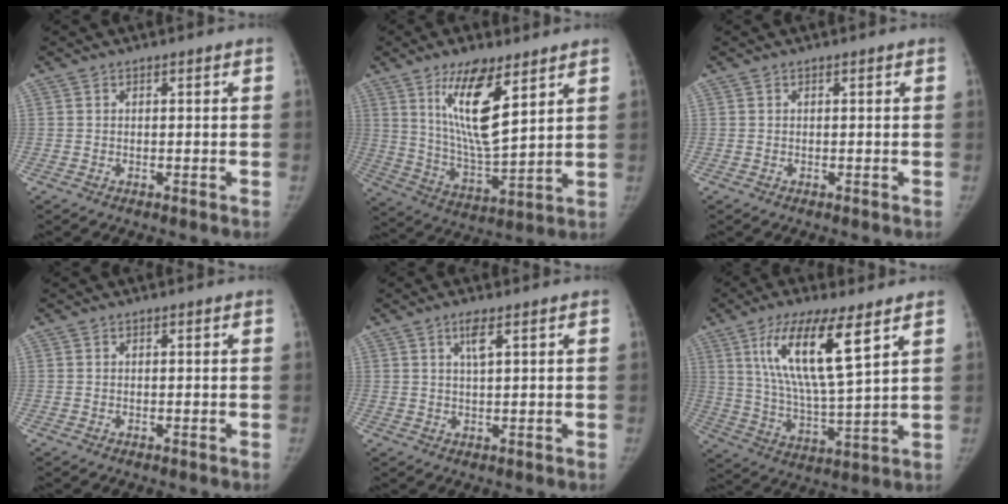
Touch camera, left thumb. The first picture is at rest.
{"total": 14.7, "force": [7.4, 4.8, 11.8], "torque": [-0.193, -0.049, 0.144]}
{"total": 0.0}
{"total": 0.0}
{"total": 3.0, "force": [1.3, 0.7, 2.6], "torque": [-0.049, -0.003, 0.026]}
{"total": 15.7, "force": [7.4, 3.4, 13.4], "torque": [-0.252, -0.038, 0.139]}